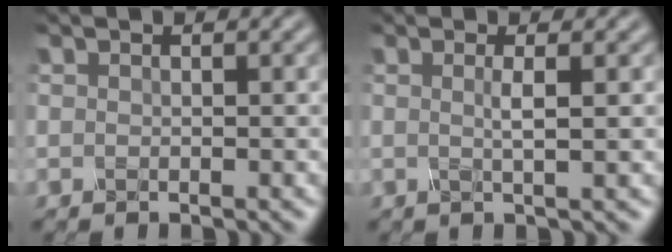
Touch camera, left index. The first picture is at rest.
{"total": 1.7, "force": [0.2, 0.4, 1.7], "torque": [-0.029, 0.002, -0.003]}